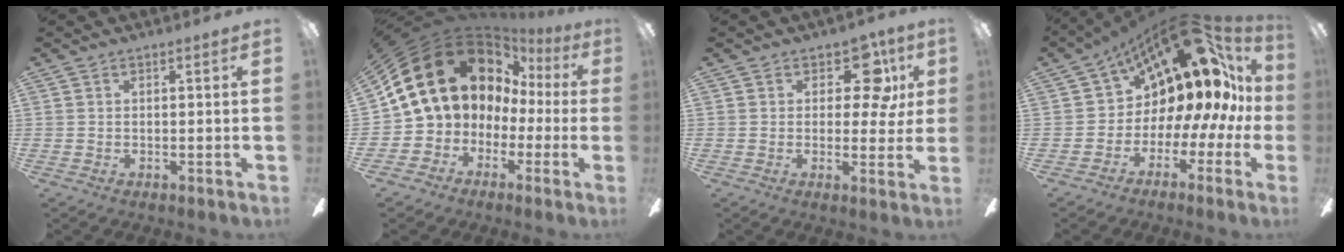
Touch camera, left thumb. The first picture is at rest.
{"total": 21.2, "force": [7.9, 16.1, 11.4], "torque": [-0.230, -0.046, 0.168]}
{"total": 10.6, "force": [4.0, 6.2, 7.6], "torque": [-0.099, -0.006, 0.065]}
{"total": 15.9, "force": [11.5, 7.2, 8.3], "torque": [-0.128, -0.096, 0.203]}